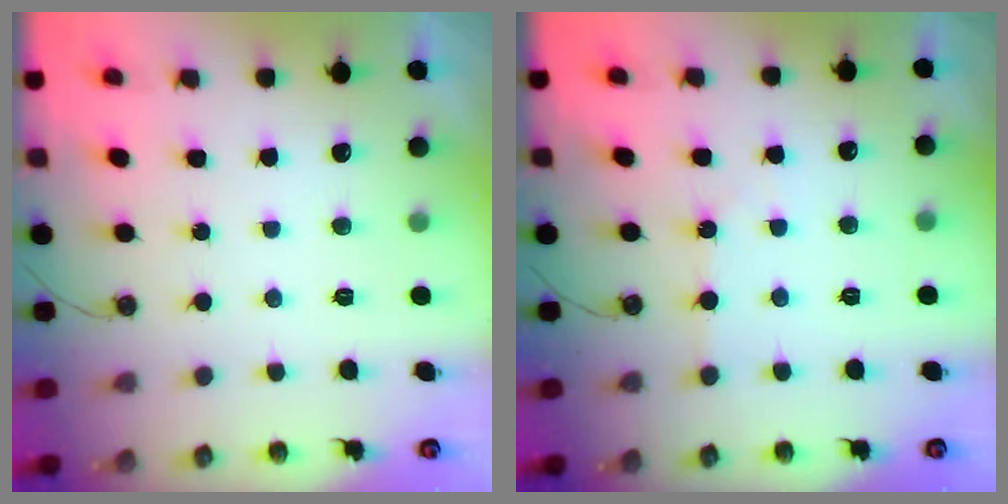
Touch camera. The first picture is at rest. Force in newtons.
{"total": 2.8, "press": 2.8, "slide": 0.5}